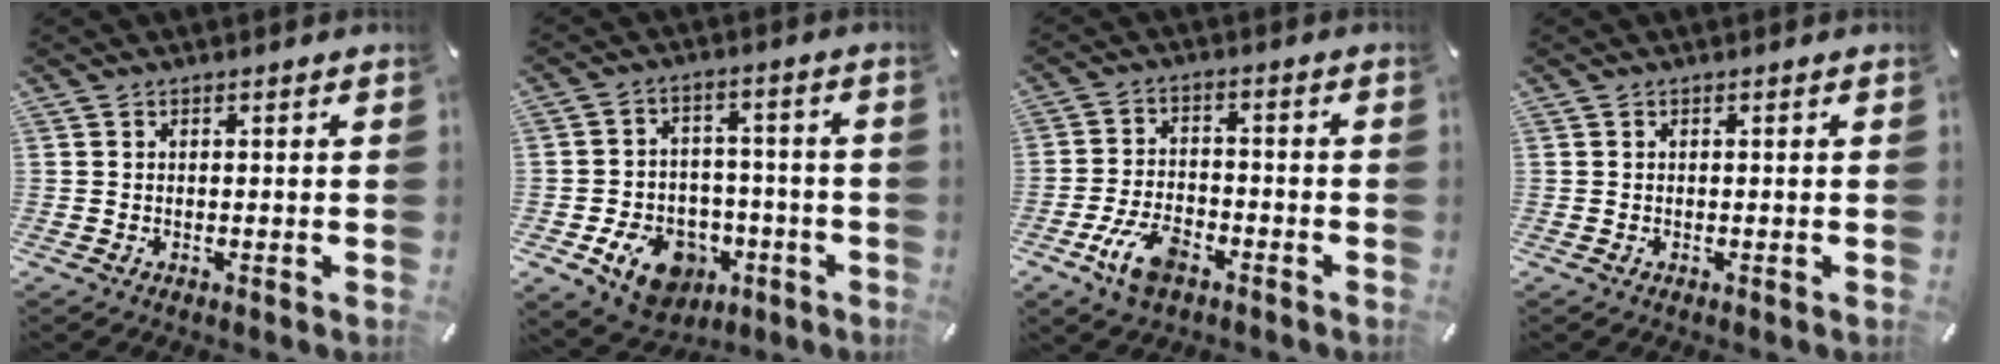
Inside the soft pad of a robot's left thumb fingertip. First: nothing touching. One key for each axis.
{"total": 11.6, "fx": -5.1, "fy": 8.9, "fz": 5.4, "tx": -0.081, "ty": 0.033, "tz": -0.083}
{"total": 9.2, "fx": -4.9, "fy": 5.1, "fz": 5.9, "tx": -0.133, "ty": 0.013, "tz": -0.090}
{"total": 0.0}